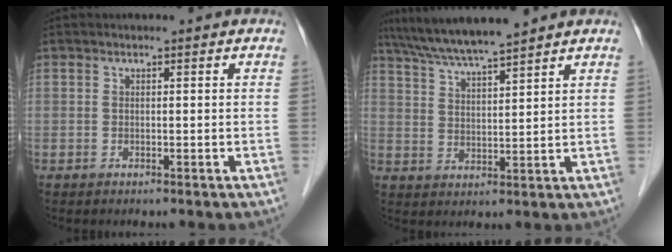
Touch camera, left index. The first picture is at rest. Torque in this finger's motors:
{"motor_torque": [0.23, -0.39, 0.39, 0.08]}